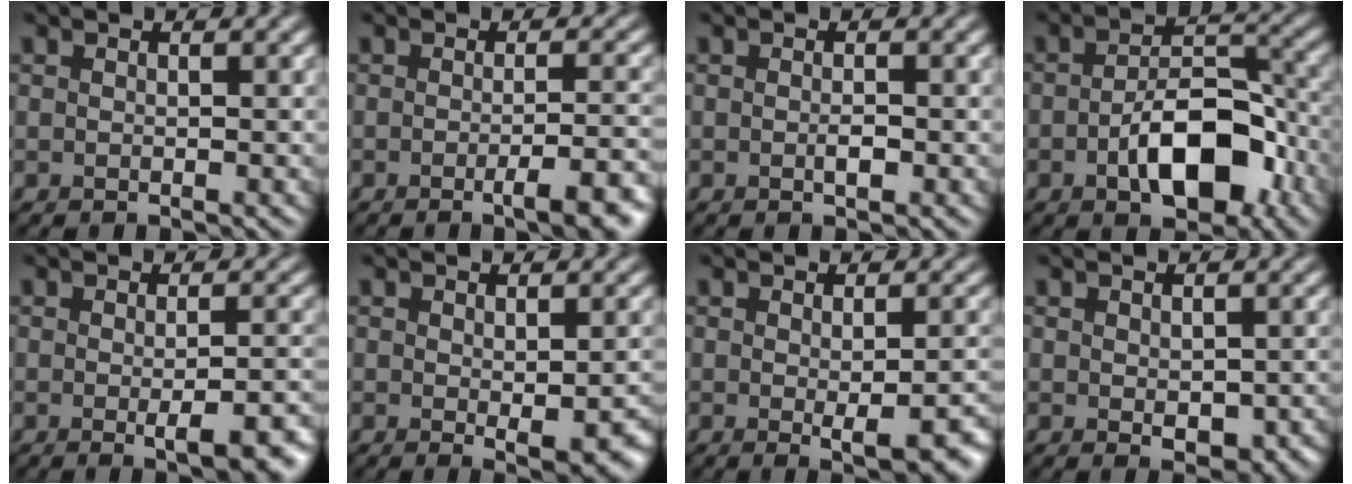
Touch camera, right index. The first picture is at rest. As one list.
[{"total": 5.3, "force": [-2.2, 1.5, 4.6], "torque": [-0.048, 0.000, -0.026]}, {"total": 1.0, "force": [-0.2, 0.3, 0.9], "torque": [-0.018, -0.001, -0.004]}, {"total": 7.7, "force": [-2.7, 3.9, 6.1], "torque": [-0.096, 0.004, -0.043]}, {"total": 5.3, "force": [-1.6, 1.5, 4.8], "torque": [-0.060, -0.008, -0.014]}, {"total": 4.6, "force": [-0.9, 1.7, 4.1], "torque": [-0.047, -0.015, -0.002]}, {"total": 4.7, "force": [-1.0, 1.3, 4.4], "torque": [-0.056, -0.013, -0.006]}, {"total": 3.6, "force": [-0.9, 1.8, 3.0], "torque": [-0.041, -0.012, -0.005]}]